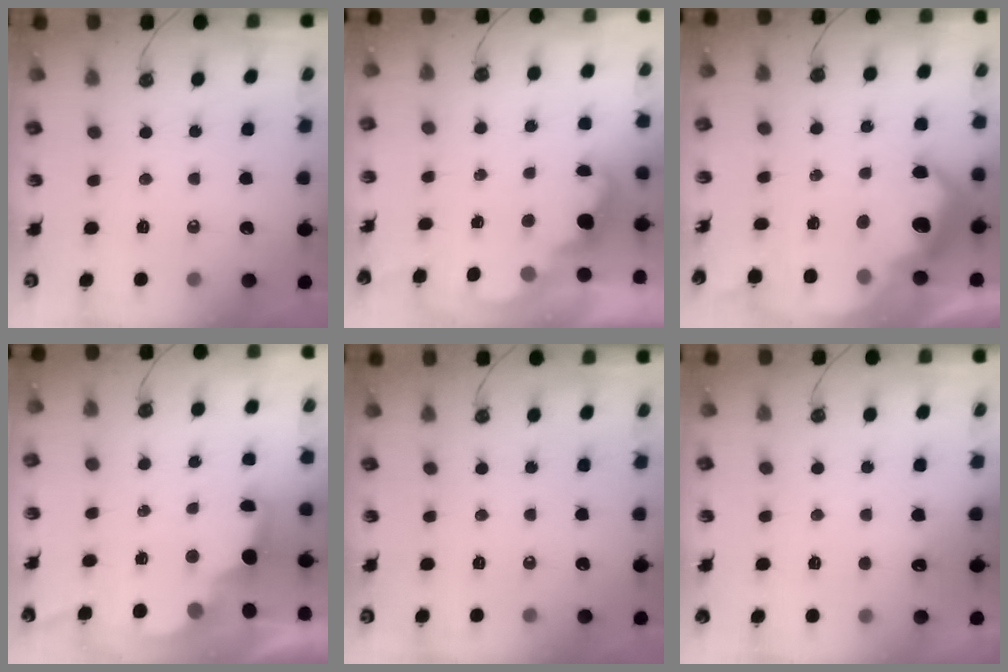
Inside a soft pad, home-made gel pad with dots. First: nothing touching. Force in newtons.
{"total": 2.4, "press": 2.4, "slide": 0.5}
{"total": 11.1, "press": 11.1, "slide": 0.7}
{"total": 2.8, "press": 2.6, "slide": 0.9}
{"total": 0.0}
{"total": 3.7, "press": 3.6, "slide": 0.7}